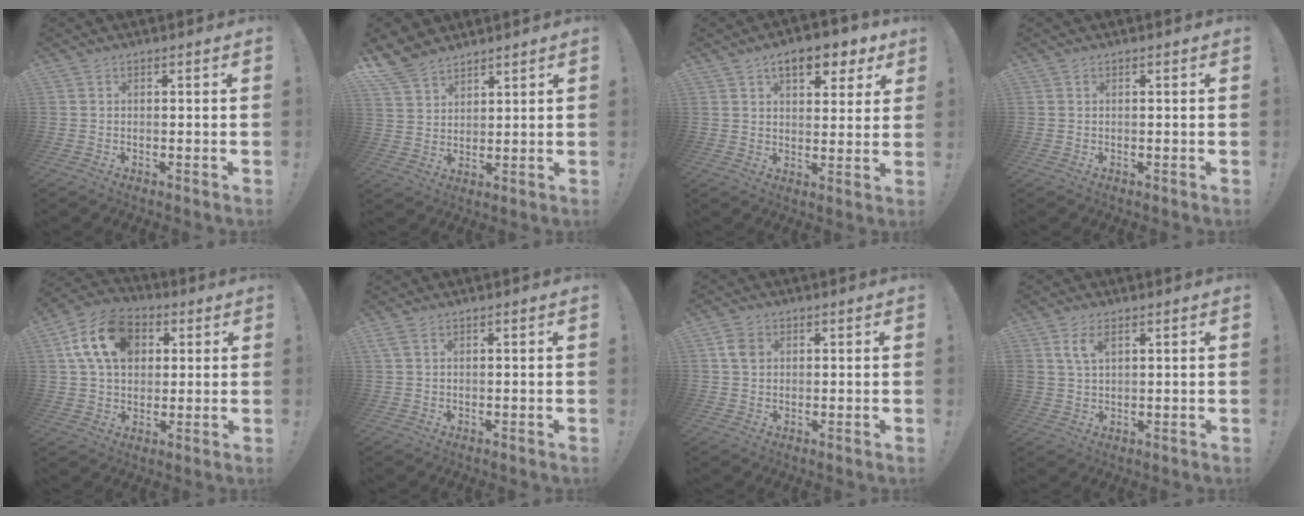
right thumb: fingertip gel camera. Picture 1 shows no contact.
{"total": 8.2, "force": [6.7, 4.0, 2.5], "torque": [-0.057, -0.038, 0.135]}
{"total": 9.7, "force": [5.6, 4.7, 6.4], "torque": [-0.087, -0.024, 0.097]}
{"total": 0.0}
{"total": 16.5, "force": [5.2, 11.9, 10.1], "torque": [-0.166, -0.001, 0.101]}
{"total": 1.9, "force": [0.8, 0.5, 1.6], "torque": [-0.034, 0.001, 0.017]}
{"total": 4.6, "force": [1.2, 3.7, 2.5], "torque": [-0.030, 0.003, 0.023]}
{"total": 5.1, "force": [2.5, 2.4, 3.8], "torque": [-0.075, 0.000, 0.047]}